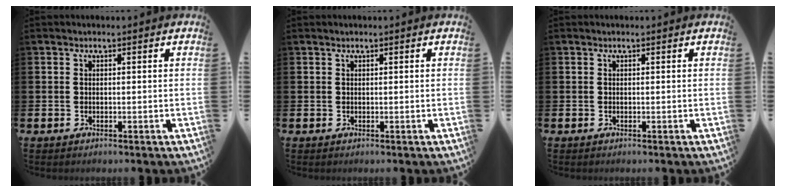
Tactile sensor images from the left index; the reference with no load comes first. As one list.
[{"total": 0.0}, {"total": 0.0}]